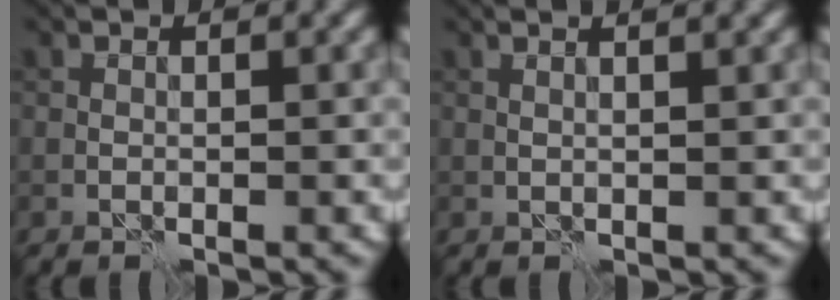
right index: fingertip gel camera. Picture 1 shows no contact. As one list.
[{"total": 4.0, "force": [2.3, 1.7, 2.7], "torque": [-0.016, 0.031, 0.001]}]